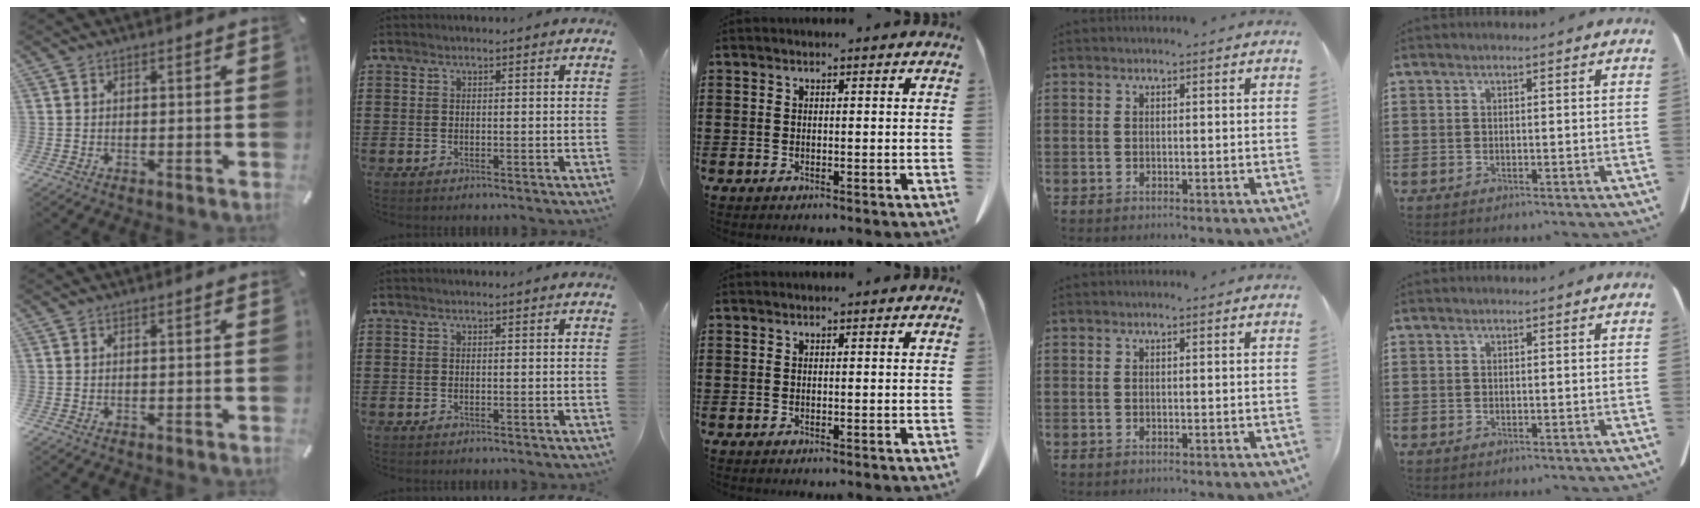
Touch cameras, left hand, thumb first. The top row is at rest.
{}